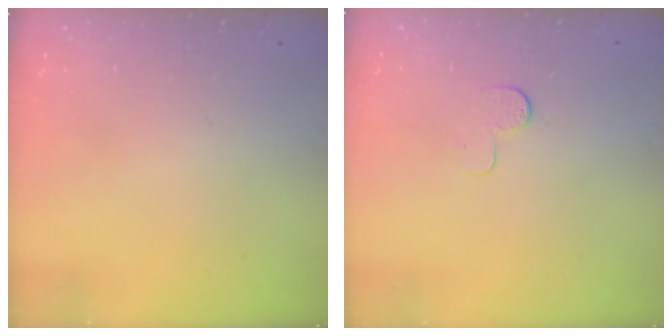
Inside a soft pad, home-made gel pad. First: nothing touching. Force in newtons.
{"total": 4.6, "press": 4.6, "slide": 0.3}